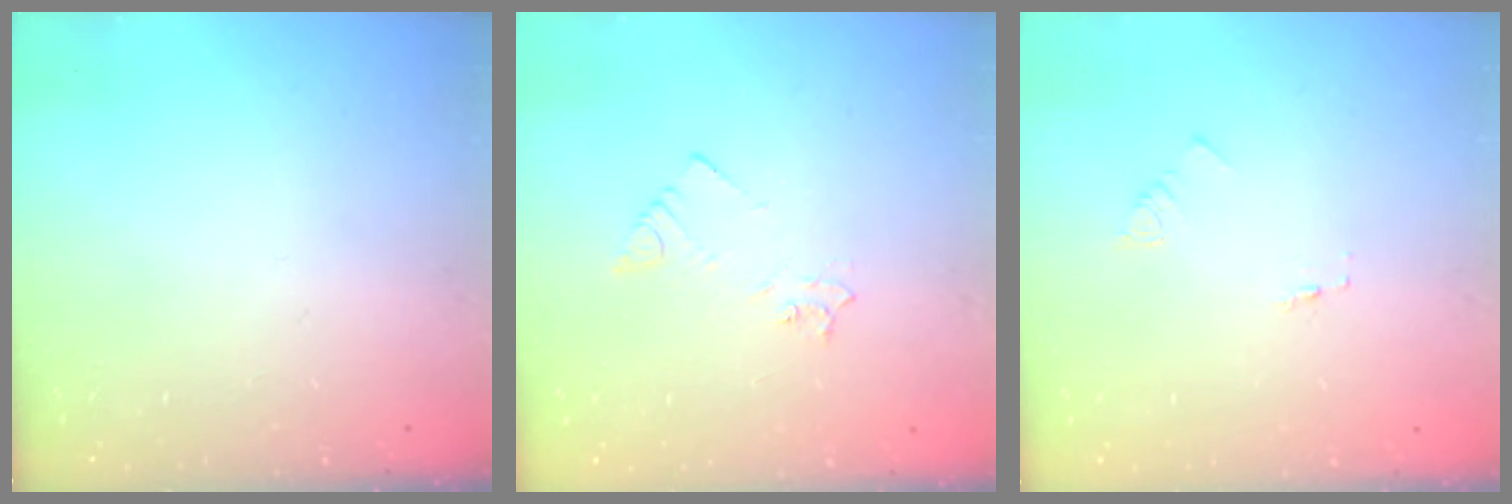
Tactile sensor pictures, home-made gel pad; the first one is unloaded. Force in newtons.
{"total": 3.2, "press": 3.2, "slide": 0.4}
{"total": 1.4, "press": 1.3, "slide": 0.1}